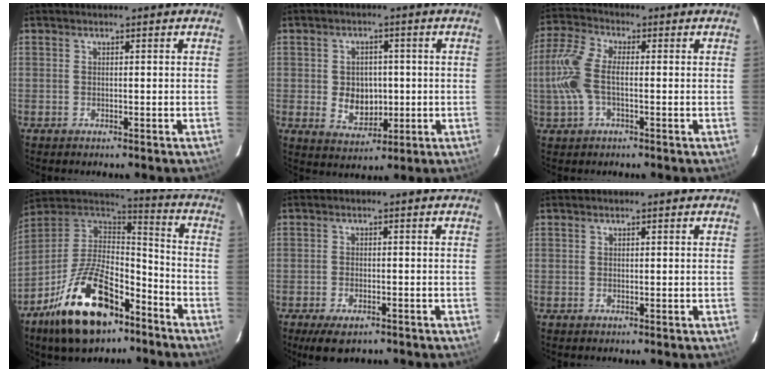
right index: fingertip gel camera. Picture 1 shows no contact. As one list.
[{"total": 6.8, "force": [-0.5, 5.5, 3.9], "torque": [-0.077, 0.002, 0.005]}, {"total": 9.6, "force": [-0.8, 4.5, 8.4], "torque": [-0.194, 0.013, -0.018]}, {"total": 22.6, "force": [-13.0, 11.0, 14.8], "torque": [-0.294, 0.001, -0.217]}, {"total": 5.8, "force": [-4.1, 2.5, 3.3], "torque": [-0.078, -0.020, -0.065]}, {"total": 0.0}]